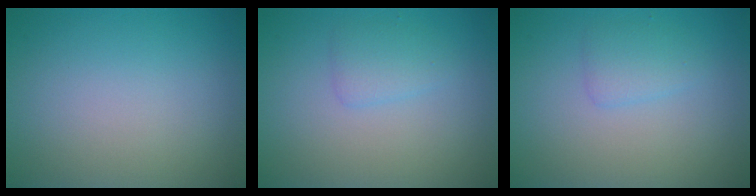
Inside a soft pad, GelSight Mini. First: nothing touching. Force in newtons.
{"total": 1.6, "press": 1.6, "slide": 0.1}
{"total": 1.6, "press": 1.6, "slide": 0.1}